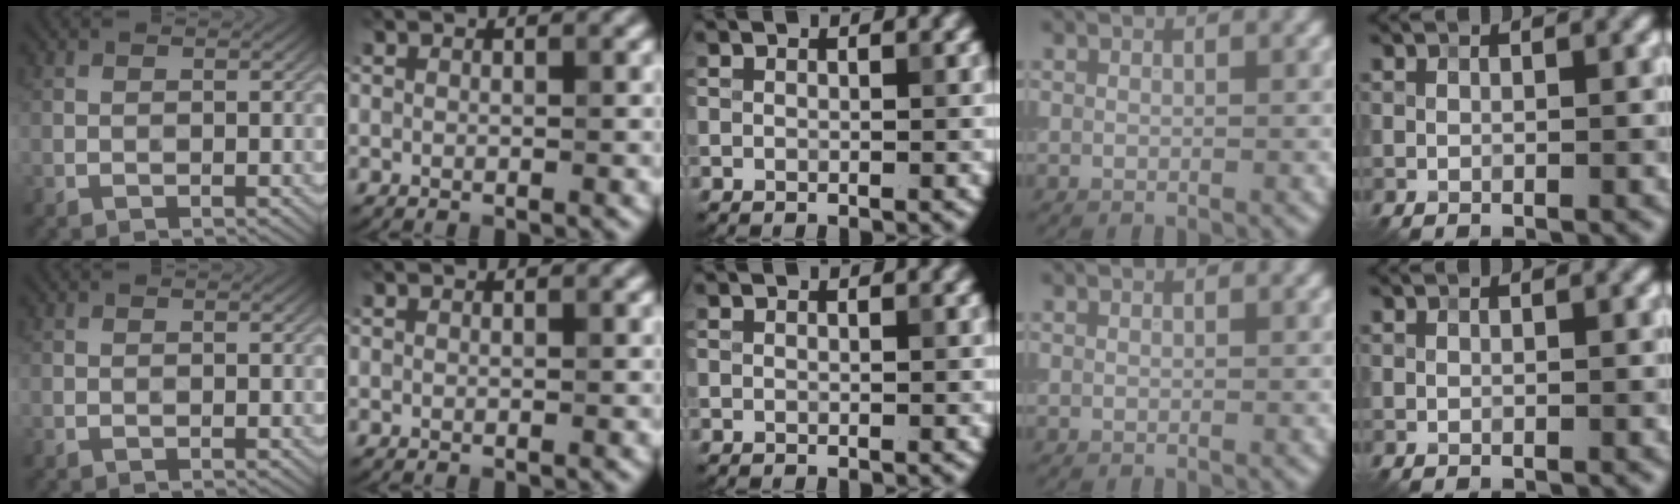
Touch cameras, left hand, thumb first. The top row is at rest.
{}